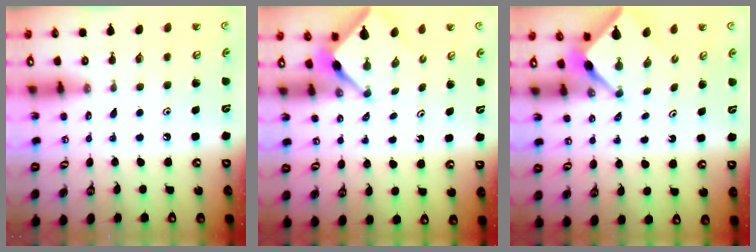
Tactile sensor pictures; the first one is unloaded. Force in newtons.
{"total": 3.0, "press": 3.0, "slide": 0.3}
{"total": 3.0, "press": 3.0, "slide": 0.3}